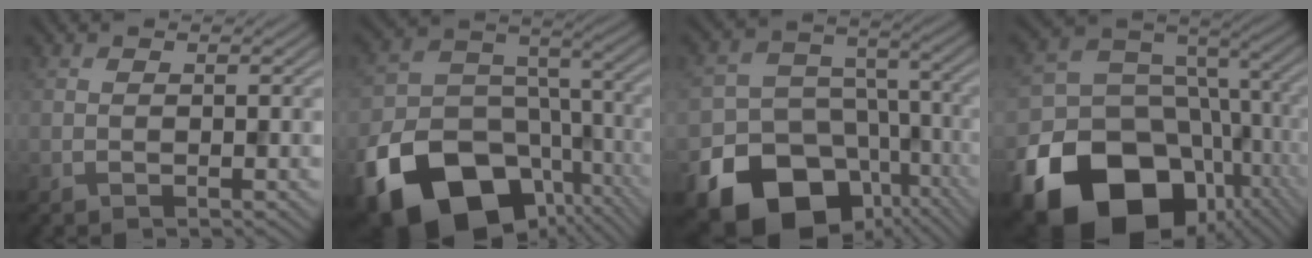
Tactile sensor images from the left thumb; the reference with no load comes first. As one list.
[{"total": 22.0, "force": [-12.0, 15.5, 10.1], "torque": [-0.215, -0.069, -0.174]}, {"total": 20.5, "force": [-10.9, 15.6, 7.5], "torque": [-0.137, -0.077, -0.171]}, {"total": 23.9, "force": [-11.1, 18.4, 10.3], "torque": [-0.208, -0.071, -0.178]}]